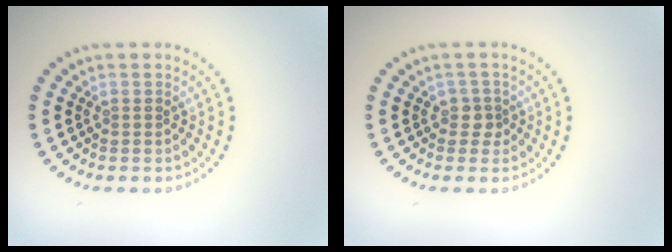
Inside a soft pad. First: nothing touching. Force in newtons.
{"total": 1.4, "press": 1.1, "slide": 0.8}